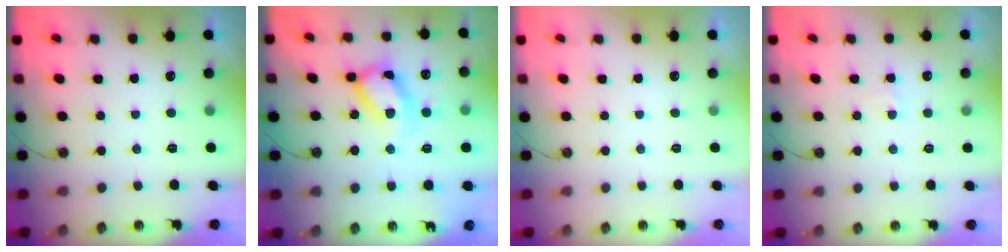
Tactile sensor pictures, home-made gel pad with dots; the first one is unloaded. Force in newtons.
{"total": 16.1, "press": 16.0, "slide": 1.8}
{"total": 0.0}
{"total": 2.8, "press": 2.8, "slide": 0.4}